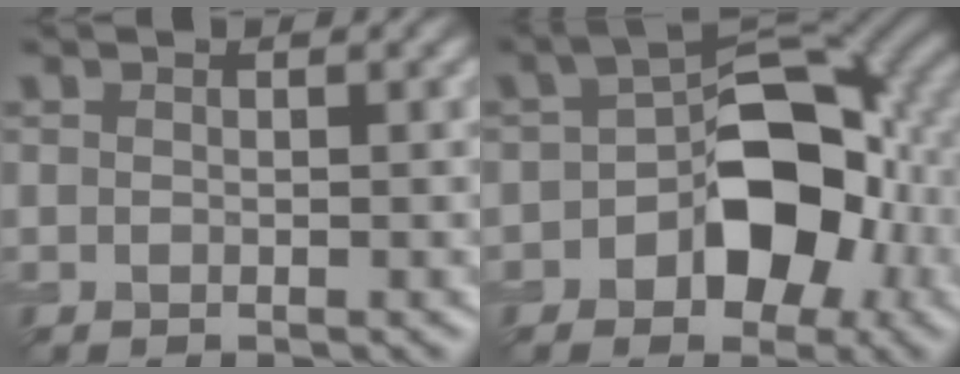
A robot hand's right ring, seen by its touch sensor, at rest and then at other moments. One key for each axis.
{"total": 8.6, "fx": -2.2, "fy": 5.3, "fz": 6.4, "tx": -0.085, "ty": 0.017, "tz": -0.042}